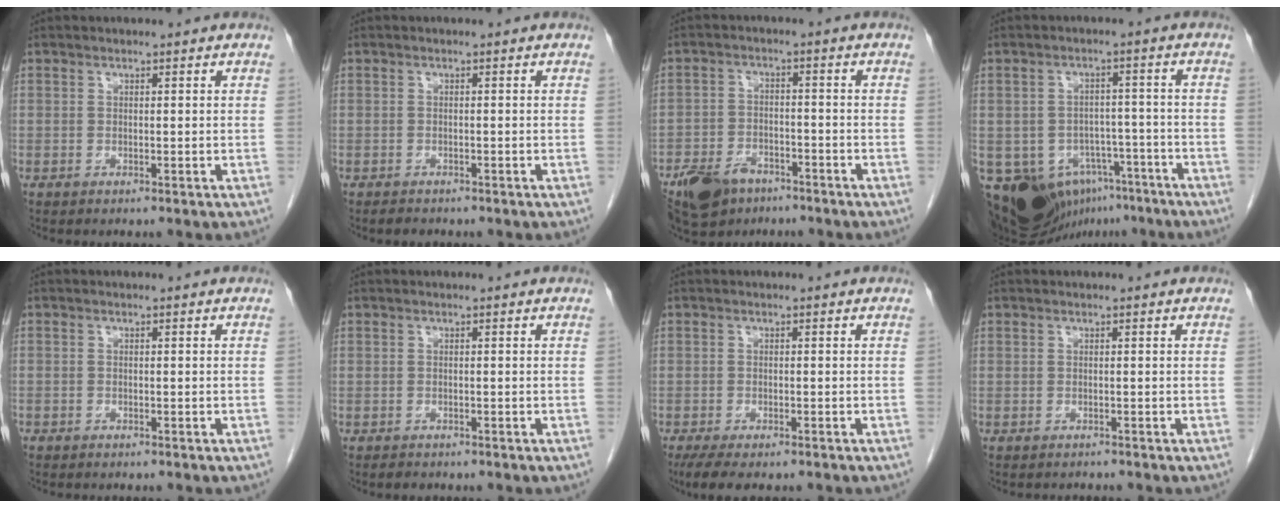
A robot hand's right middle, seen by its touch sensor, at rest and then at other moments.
{"total": 1.4, "force": [-1.2, 0.6, 0.4], "torque": [-0.012, -0.001, -0.016]}
{"total": 9.4, "force": [-6.6, 5.3, 4.1], "torque": [-0.075, -0.003, -0.110]}
{"total": 15.9, "force": [-9.5, 10.6, 7.1], "torque": [-0.133, 0.013, -0.127]}
{"total": 0.9, "force": [-0.8, 0.3, 0.4], "torque": [-0.004, 0.000, -0.009]}
{"total": 1.2, "force": [-1.1, 0.5, 0.3], "torque": [-0.011, -0.001, -0.014]}
{"total": 6.0, "force": [-4.6, 1.8, 3.4], "torque": [-0.054, -0.012, -0.070]}
{"total": 0.6, "force": [-0.6, 0.0, -0.1], "torque": [-0.003, -0.004, -0.009]}